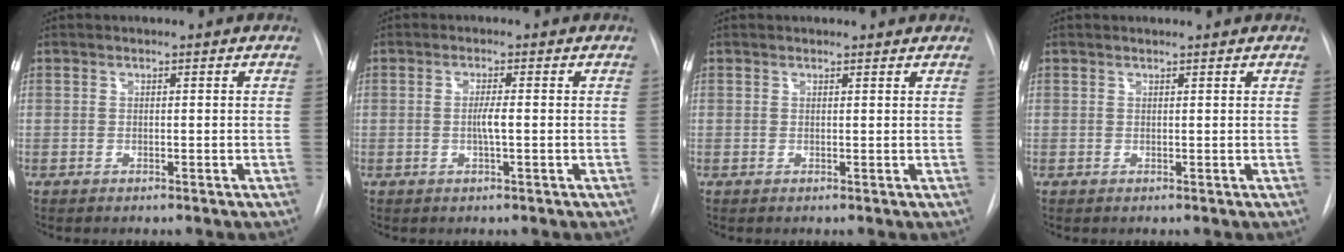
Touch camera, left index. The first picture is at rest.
{"total": 2.0, "force": [-0.2, 0.0, 2.0], "torque": [-0.039, 0.000, -0.006]}
{"total": 2.8, "force": [2.7, 0.7, 0.5], "torque": [-0.011, 0.012, 0.024]}
{"total": 2.2, "force": [2.1, 0.2, 0.6], "torque": [-0.013, 0.014, 0.023]}